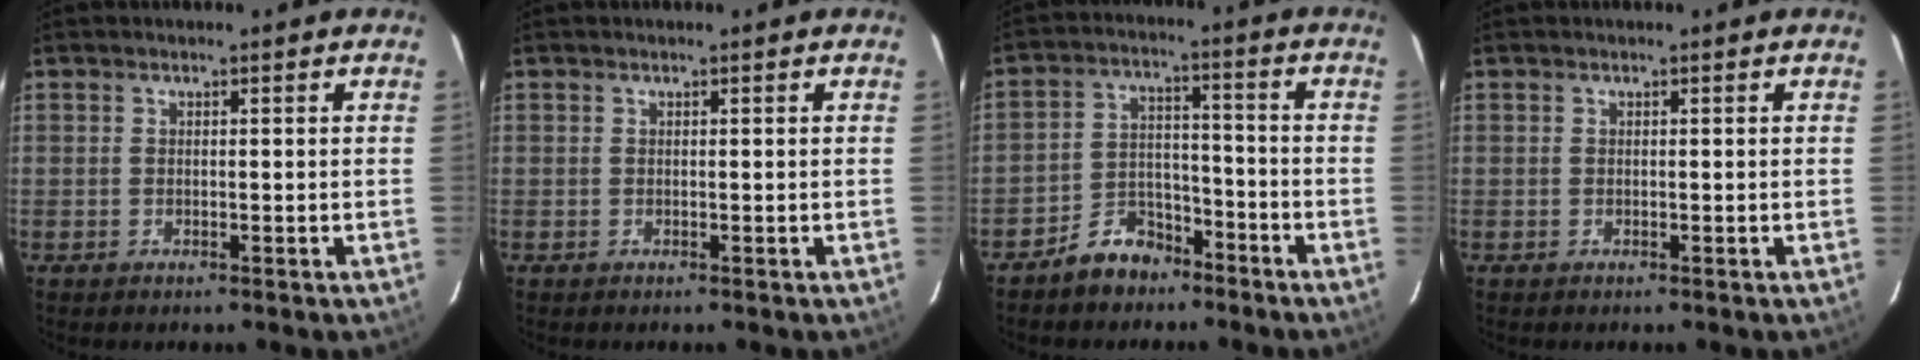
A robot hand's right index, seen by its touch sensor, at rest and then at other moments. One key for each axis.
{"total": 0.0}
{"total": 8.0, "fx": -6.1, "fy": 4.5, "fz": 2.3, "tx": -0.052, "ty": 0.025, "tz": -0.096}
{"total": 0.0}